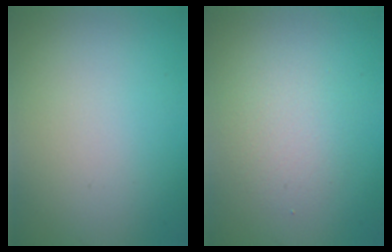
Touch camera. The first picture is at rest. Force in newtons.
{"total": 2.5, "press": 2.5, "slide": 0.2}